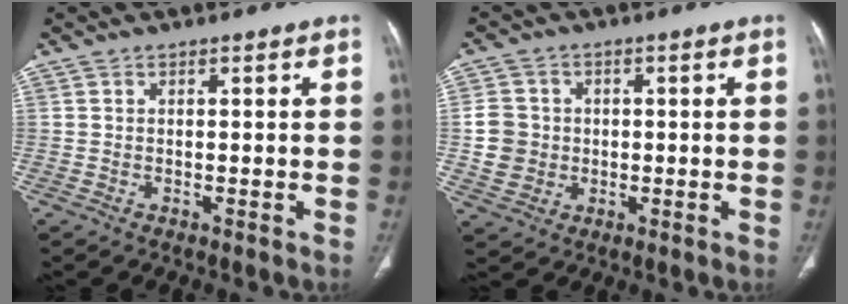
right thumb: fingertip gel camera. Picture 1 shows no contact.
{"total": 6.9, "force": [-0.2, 6.5, 2.4], "torque": [-0.025, 0.009, -0.002]}